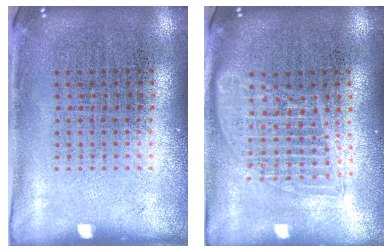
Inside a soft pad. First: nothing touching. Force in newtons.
{"total": 1.6, "press": 1.4, "slide": 0.7}